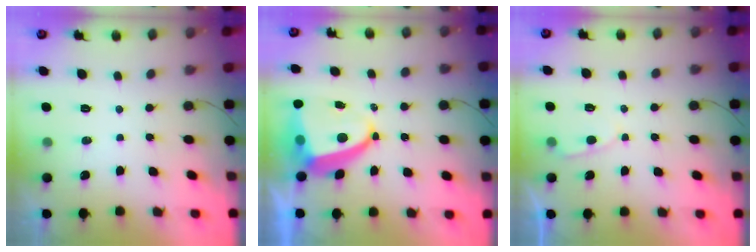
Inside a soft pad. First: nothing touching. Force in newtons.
{"total": 8.4, "press": 8.3, "slide": 1.1}
{"total": 2.9, "press": 2.8, "slide": 0.3}